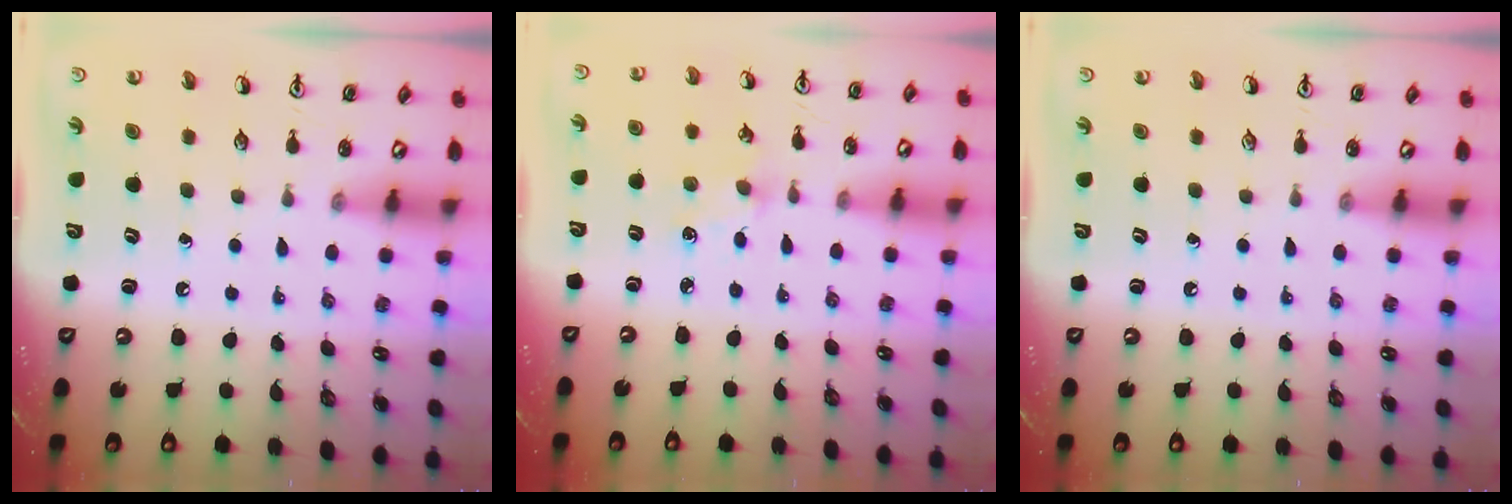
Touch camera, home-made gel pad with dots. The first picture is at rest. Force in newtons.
{"total": 4.5, "press": 4.4, "slide": 0.6}
{"total": 0.0}